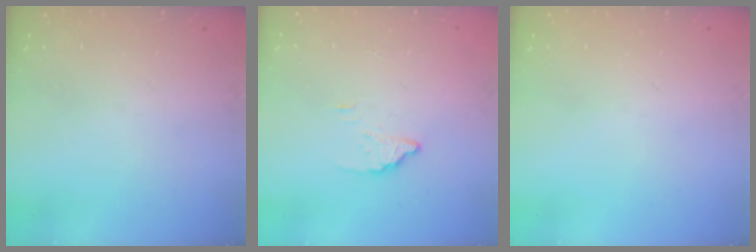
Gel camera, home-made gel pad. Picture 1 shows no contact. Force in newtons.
{"total": 1.8, "press": 1.7, "slide": 0.1}
{"total": 0.0}